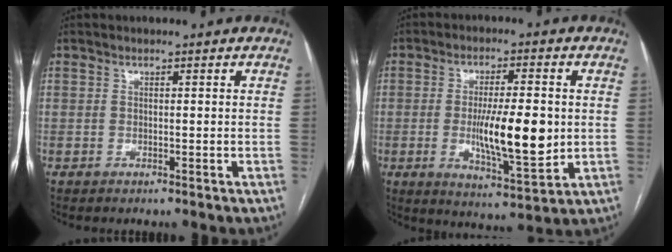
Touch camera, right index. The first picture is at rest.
{"total": 11.7, "force": [-0.6, 2.7, 11.3], "torque": [-0.193, -0.015, -0.005]}